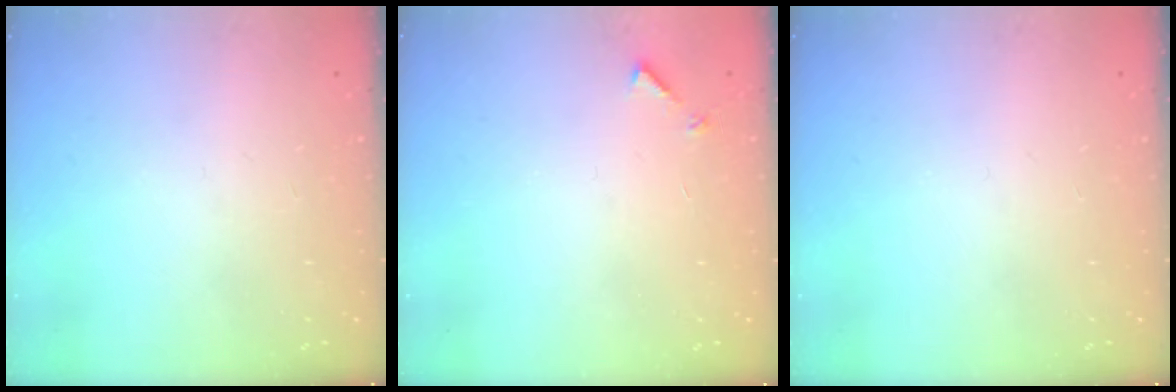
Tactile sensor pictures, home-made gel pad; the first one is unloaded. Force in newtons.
{"total": 5.0, "press": 4.9, "slide": 0.5}
{"total": 0.0}